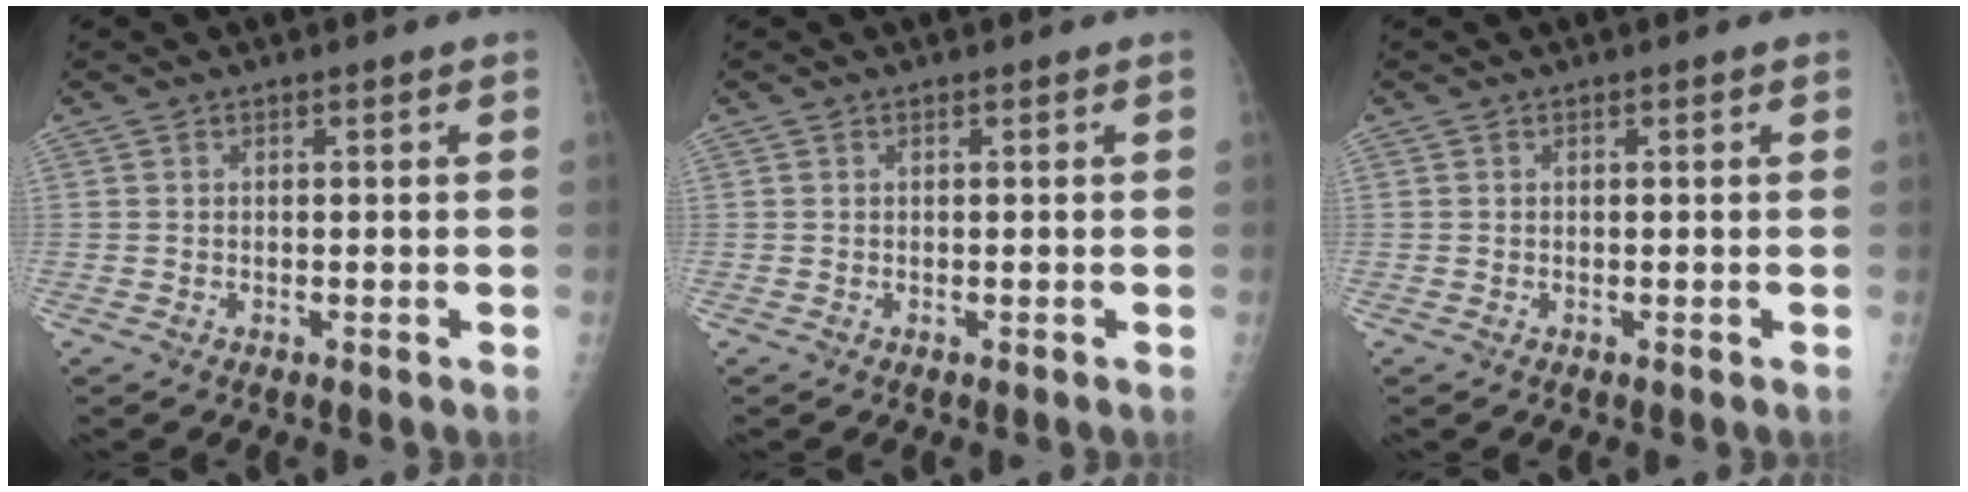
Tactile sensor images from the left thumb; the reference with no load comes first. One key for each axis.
{"total": 0.0}
{"total": 0.0}